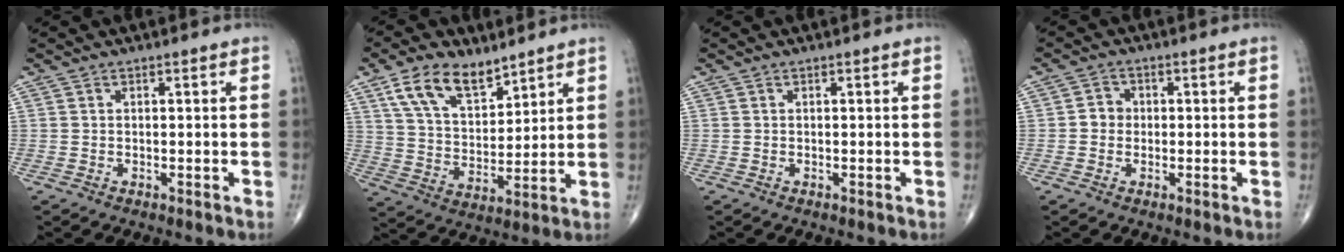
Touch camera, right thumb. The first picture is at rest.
{"total": 12.1, "force": [7.7, 6.4, 6.9], "torque": [-0.105, -0.038, 0.151]}
{"total": 0.0}
{"total": 2.7, "force": [-0.2, 2.5, 1.1], "torque": [-0.002, 0.007, -0.011]}